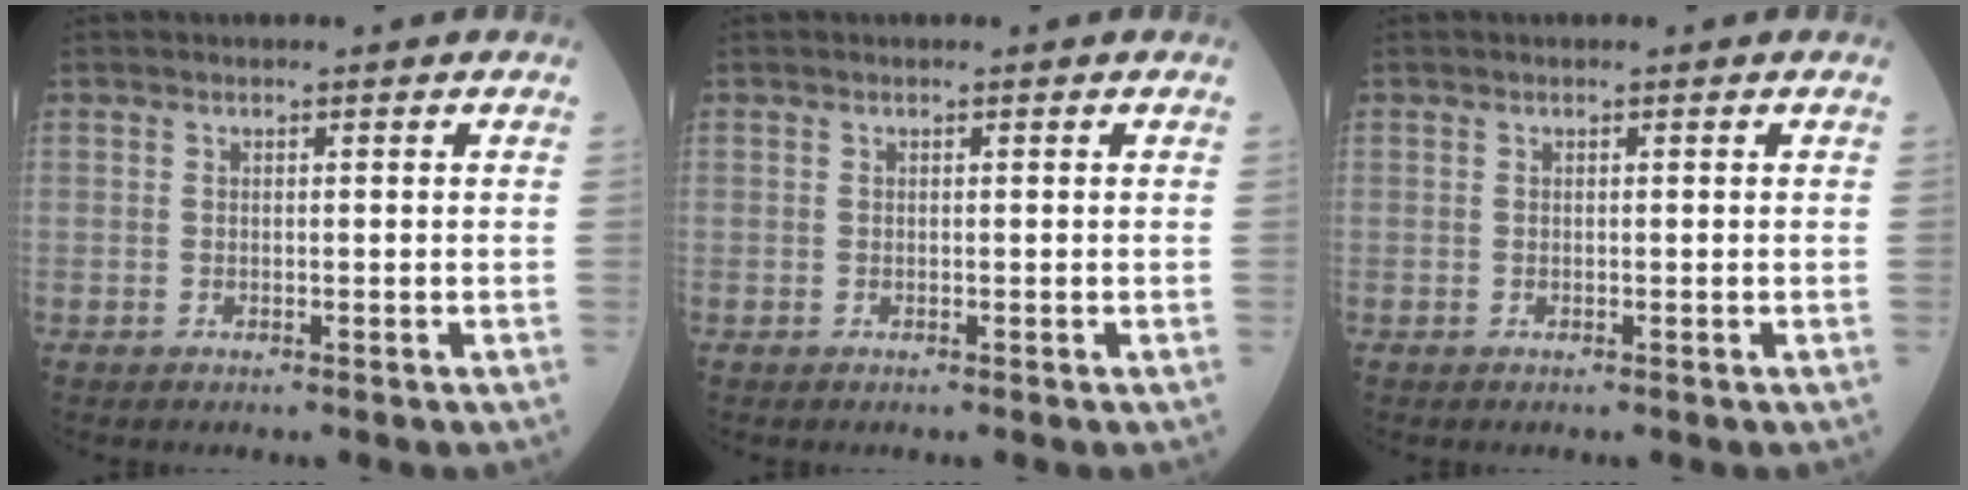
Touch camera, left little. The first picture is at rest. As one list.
[{"total": 0.0}, {"total": 0.0}]